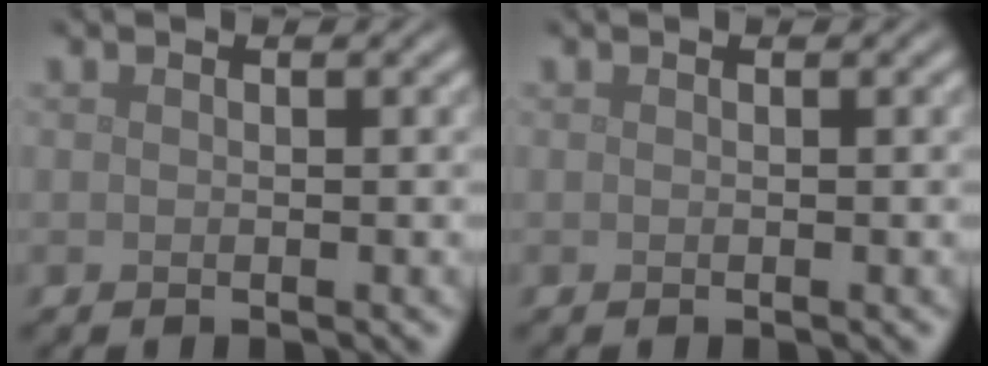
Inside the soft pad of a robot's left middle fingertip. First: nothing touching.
{"total": 0.0}